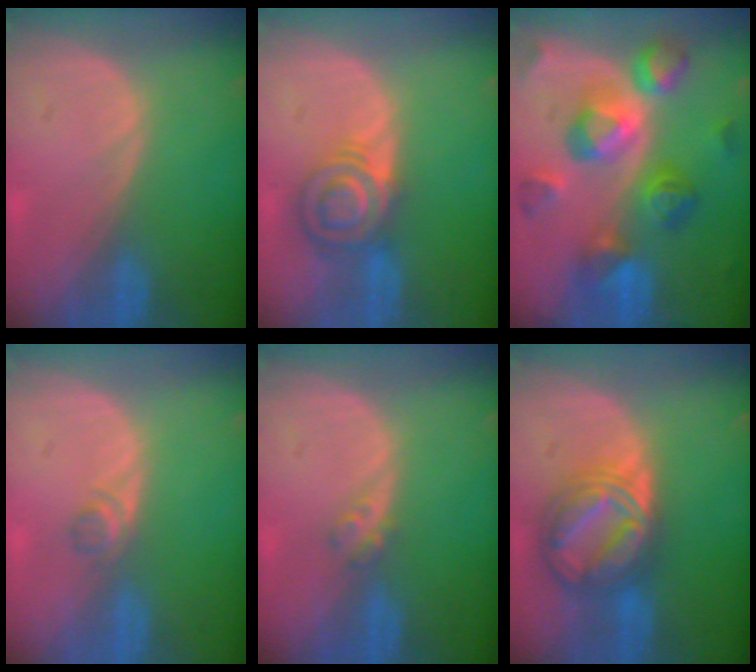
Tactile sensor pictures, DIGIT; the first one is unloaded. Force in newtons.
{"total": 6.4, "press": 6.2, "slide": 1.6}
{"total": 11.4, "press": 11.4, "slide": 0.9}
{"total": 1.8, "press": 1.5, "slide": 0.9}
{"total": 1.8, "press": 1.5, "slide": 0.9}
{"total": 9.2, "press": 9.1, "slide": 0.6}